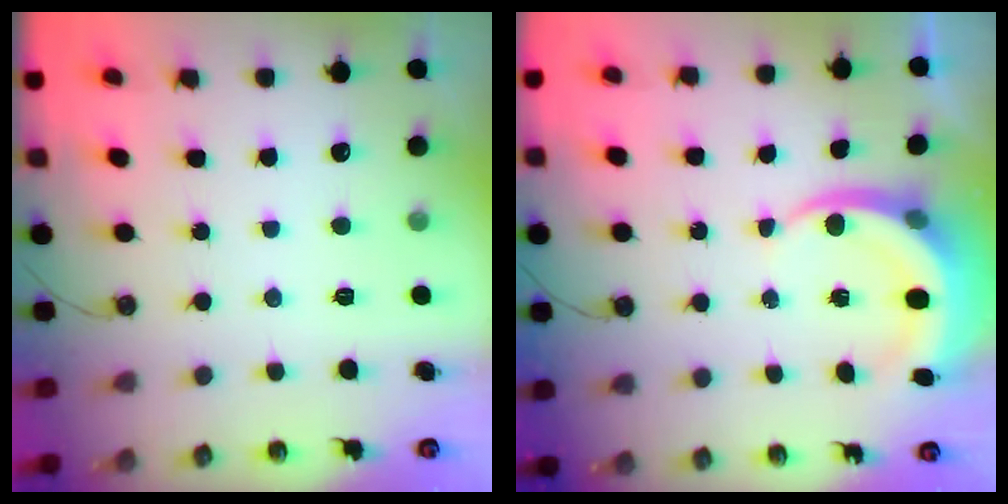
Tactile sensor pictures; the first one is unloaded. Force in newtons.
{"total": 6.3, "press": 6.3, "slide": 0.2}